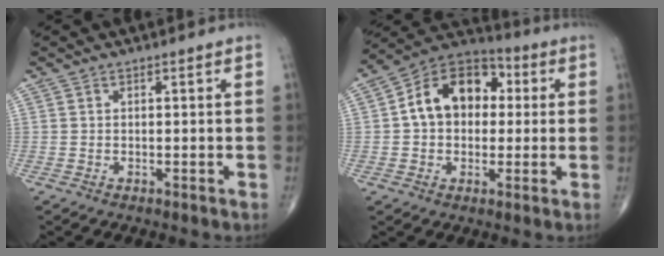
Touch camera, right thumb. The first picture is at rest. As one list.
[{"total": 14.4, "force": [1.9, 10.4, 9.8], "torque": [-0.128, 0.031, 0.018]}]